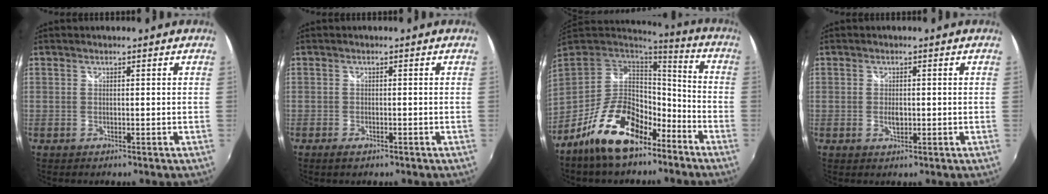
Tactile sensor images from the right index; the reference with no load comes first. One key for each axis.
{"total": 1.9, "fx": -1.4, "fy": 0.8, "fz": 1.1, "tx": -0.024, "ty": -0.007, "tz": -0.025}
{"total": 17.8, "fx": -10.8, "fy": 8.6, "fz": 11.1, "tx": -0.211, "ty": 0.006, "tz": -0.178}
{"total": 1.9, "fx": -0.3, "fy": 1.2, "fz": 1.5, "tx": -0.024, "ty": -0.003, "tz": -0.005}